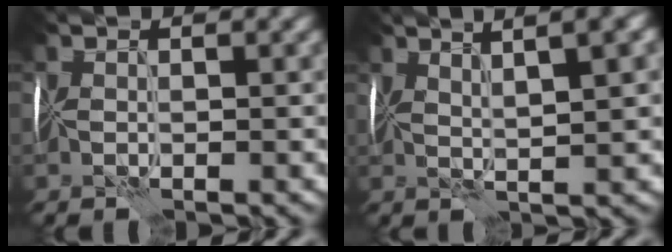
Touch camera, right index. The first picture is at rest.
{"total": 6.5, "force": [3.6, 1.4, 5.2], "torque": [-0.058, 0.031, 0.032]}